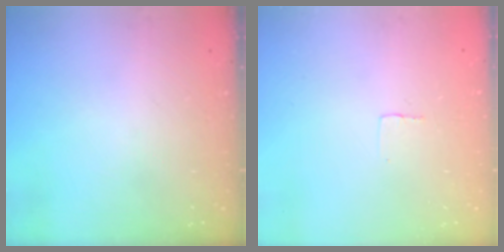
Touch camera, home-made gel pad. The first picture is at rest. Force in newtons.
{"total": 2.4, "press": 2.4, "slide": 0.1}